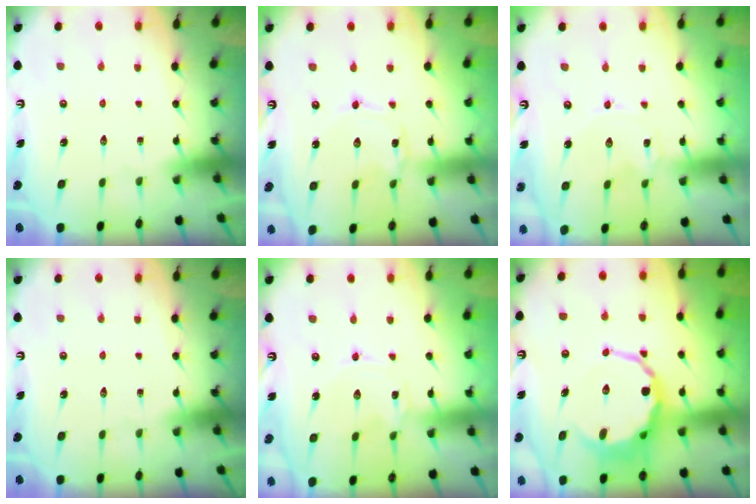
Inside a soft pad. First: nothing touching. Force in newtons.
{"total": 1.4, "press": 1.4, "slide": 0.1}
{"total": 0.0}
{"total": 0.0}
{"total": 0.0}
{"total": 8.7, "press": 8.4, "slide": 2.5}